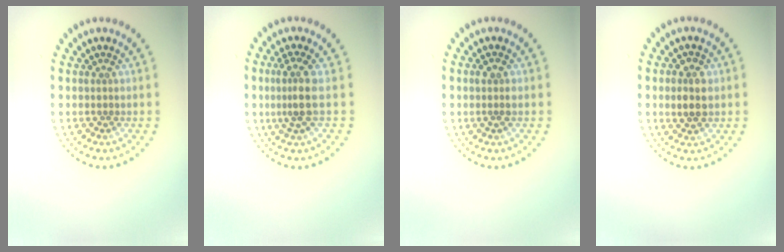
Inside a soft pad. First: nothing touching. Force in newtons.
{"total": 2.6, "press": 1.9, "slide": 1.8}
{"total": 1.2, "press": 1.1, "slide": 0.5}
{"total": 2.6, "press": 2.6, "slide": 0.2}